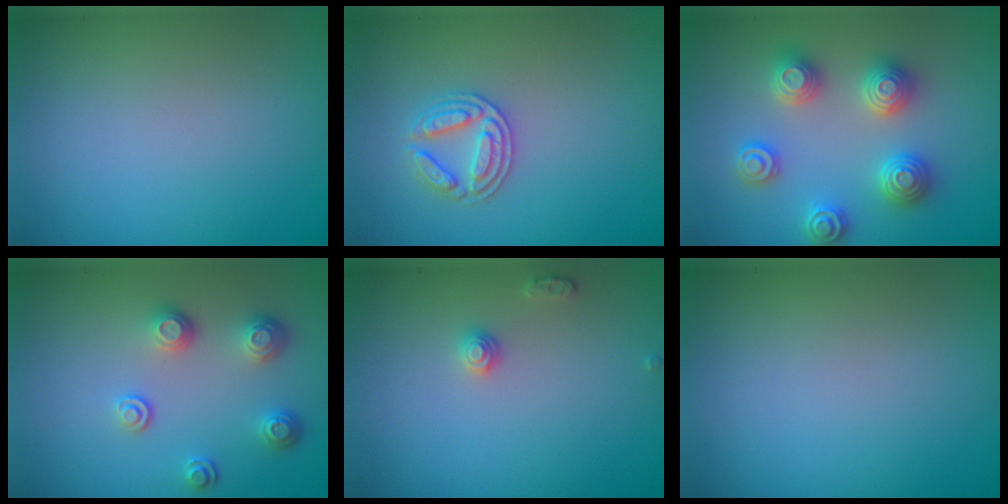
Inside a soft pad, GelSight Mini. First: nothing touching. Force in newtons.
{"total": 2.8, "press": 2.7, "slide": 0.6}
{"total": 4.4, "press": 4.4, "slide": 0.7}
{"total": 3.3, "press": 2.6, "slide": 2.0}
{"total": 1.2, "press": 1.2, "slide": 0.0}
{"total": 0.0}